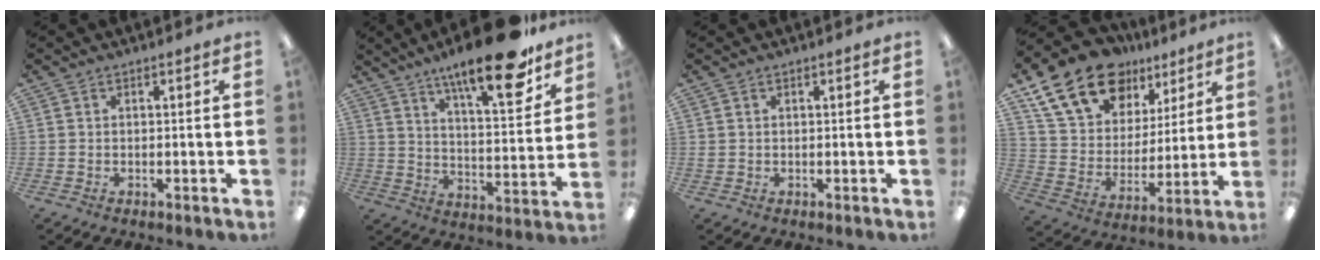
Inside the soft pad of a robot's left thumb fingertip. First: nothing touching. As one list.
[{"total": 20.3, "force": [14.7, 4.9, 13.2], "torque": [-0.198, -0.095, 0.234]}, {"total": 0.7, "force": [0.3, 0.5, 0.3], "torque": [-0.008, 0.003, 0.005]}, {"total": 20.0, "force": [13.0, 12.4, 8.9], "torque": [-0.166, -0.065, 0.242]}]